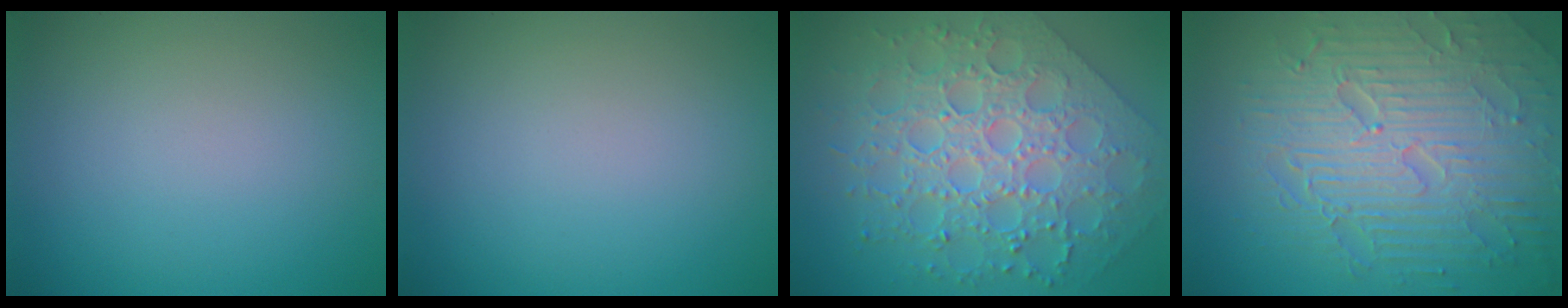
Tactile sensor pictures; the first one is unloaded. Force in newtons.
{"total": 0.0}
{"total": 7.7, "press": 6.3, "slide": 4.3}
{"total": 8.7, "press": 6.2, "slide": 6.1}